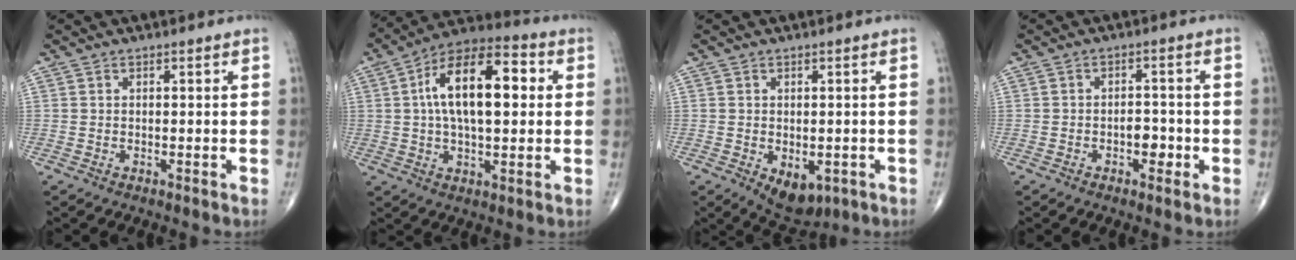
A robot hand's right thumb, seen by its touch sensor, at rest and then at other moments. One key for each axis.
{"total": 17.3, "fx": 2.7, "fy": 8.2, "fz": 15.0, "tx": -0.242, "ty": 0.027, "tz": 0.036}
{"total": 6.5, "fx": -2.1, "fy": 3.9, "fz": 4.7, "tx": -0.050, "ty": -0.004, "tz": -0.015}
{"total": 3.5, "fx": -1.3, "fy": 2.1, "fz": 2.6, "tx": -0.021, "ty": 0.011, "tz": -0.018}